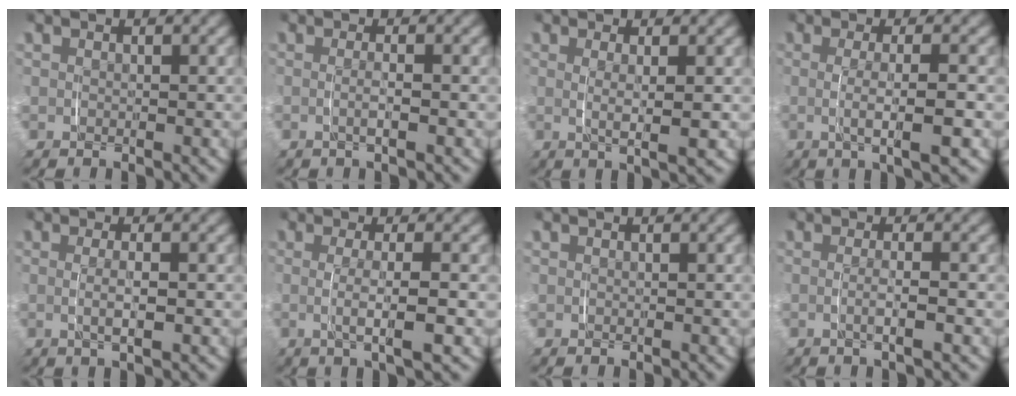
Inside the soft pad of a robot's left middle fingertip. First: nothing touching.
{"total": 1.4, "force": [-0.3, -0.1, 1.4], "torque": [-0.024, -0.002, -0.005]}
{"total": 2.9, "force": [0.3, 0.2, 2.9], "torque": [-0.048, -0.005, 0.010]}
{"total": 4.1, "force": [-0.7, 0.4, 4.1], "torque": [-0.067, -0.003, -0.008]}
{"total": 2.5, "force": [-0.2, 0.4, 2.4], "torque": [-0.041, -0.002, 0.000]}
{"total": 3.9, "force": [-0.5, 0.4, 3.8], "torque": [-0.063, -0.002, -0.007]}
{"total": 0.0}
{"total": 1.9, "force": [-0.5, -0.1, 1.8], "torque": [-0.031, -0.001, -0.008]}